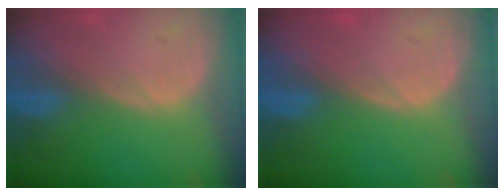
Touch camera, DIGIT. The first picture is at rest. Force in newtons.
{"total": 0.0}